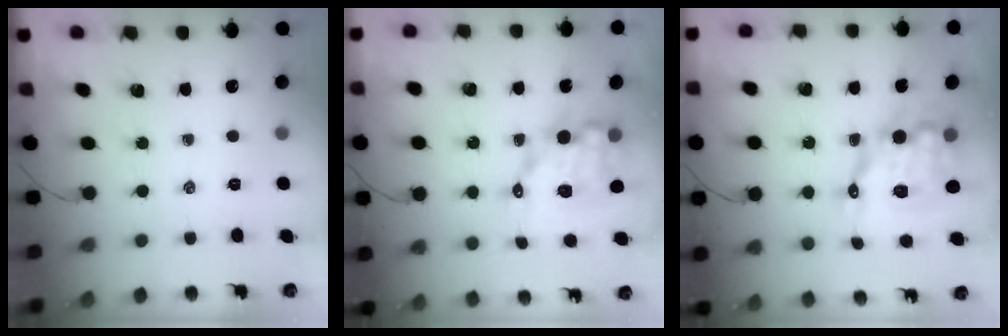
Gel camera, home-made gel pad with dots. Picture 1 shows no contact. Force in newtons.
{"total": 11.0, "press": 10.6, "slide": 3.0}
{"total": 13.5, "press": 13.1, "slide": 3.2}